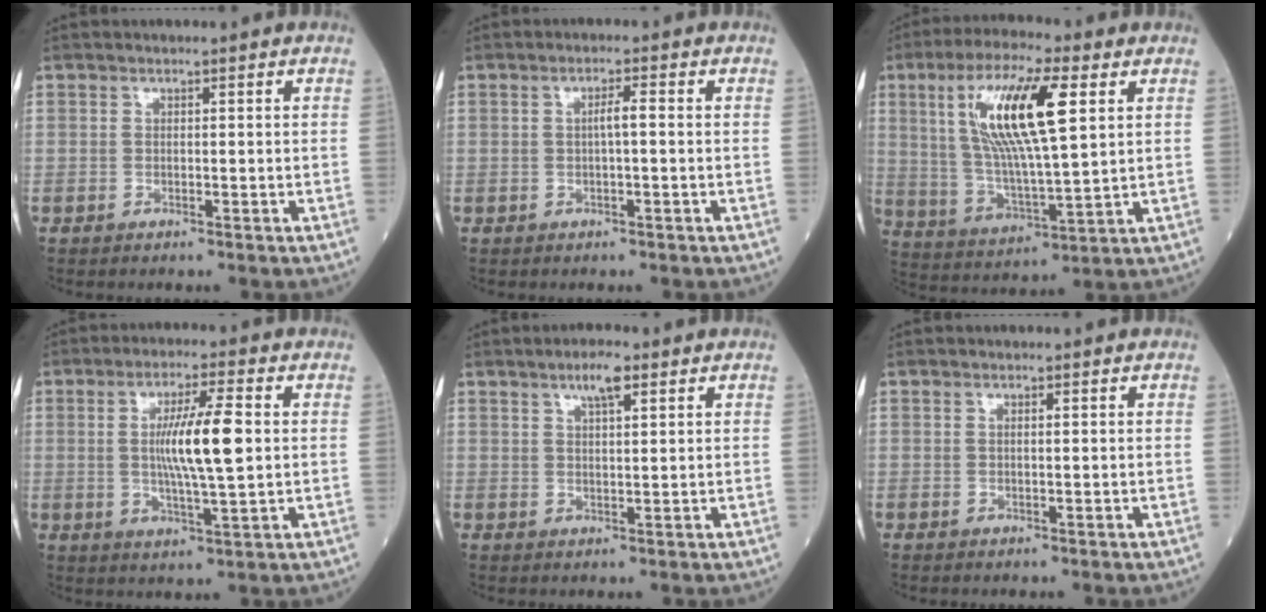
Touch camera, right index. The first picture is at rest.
{"total": 2.1, "force": [0.0, 0.1, 2.1], "torque": [-0.037, 0.003, -0.001]}
{"total": 16.1, "force": [5.1, 2.7, 15.1], "torque": [-0.299, 0.011, 0.093]}
{"total": 9.6, "force": [0.9, 0.6, 9.5], "torque": [-0.173, -0.003, 0.016]}
{"total": 3.9, "force": [2.3, 0.8, 3.1], "torque": [-0.057, 0.004, 0.039]}
{"total": 0.5, "force": [0.2, 0.0, 0.5], "torque": [-0.014, -0.001, 0.003]}